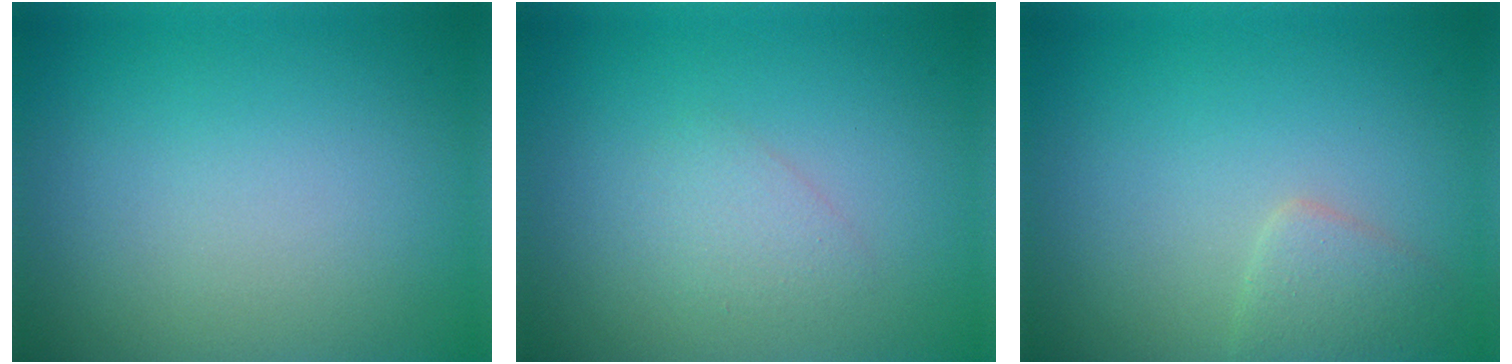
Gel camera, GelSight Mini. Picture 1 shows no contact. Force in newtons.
{"total": 1.4, "press": 1.4, "slide": 0.2}
{"total": 1.9, "press": 1.9, "slide": 0.0}